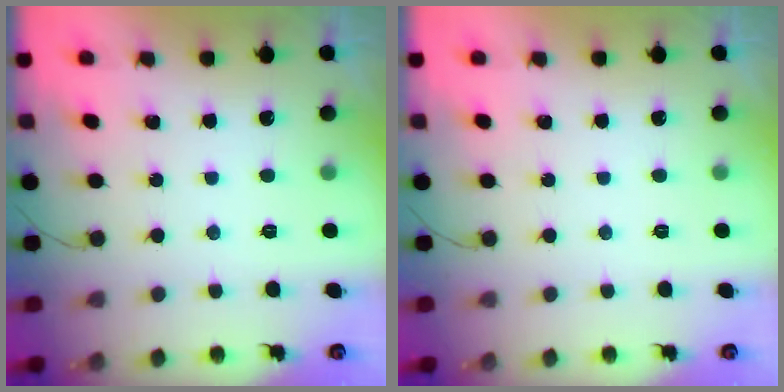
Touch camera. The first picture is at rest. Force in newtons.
{"total": 0.0}